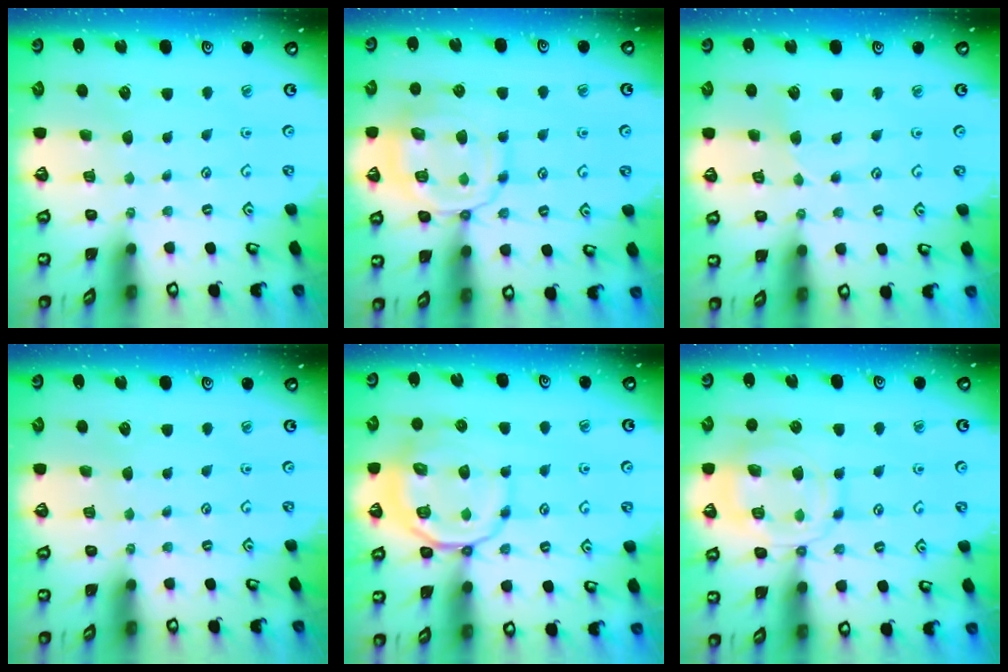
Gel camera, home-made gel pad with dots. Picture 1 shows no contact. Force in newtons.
{"total": 13.7, "press": 13.7, "slide": 1.1}
{"total": 2.2, "press": 2.2, "slide": 0.3}
{"total": 0.0}
{"total": 12.0, "press": 11.9, "slide": 1.8}
{"total": 13.4, "press": 13.3, "slide": 1.3}